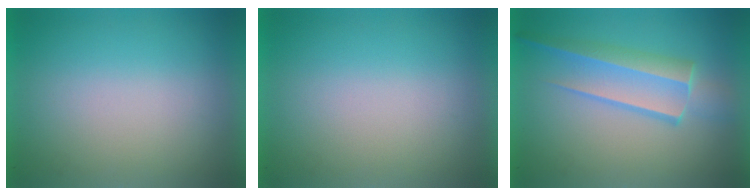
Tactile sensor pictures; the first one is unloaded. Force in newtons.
{"total": 0.0}
{"total": 3.1}